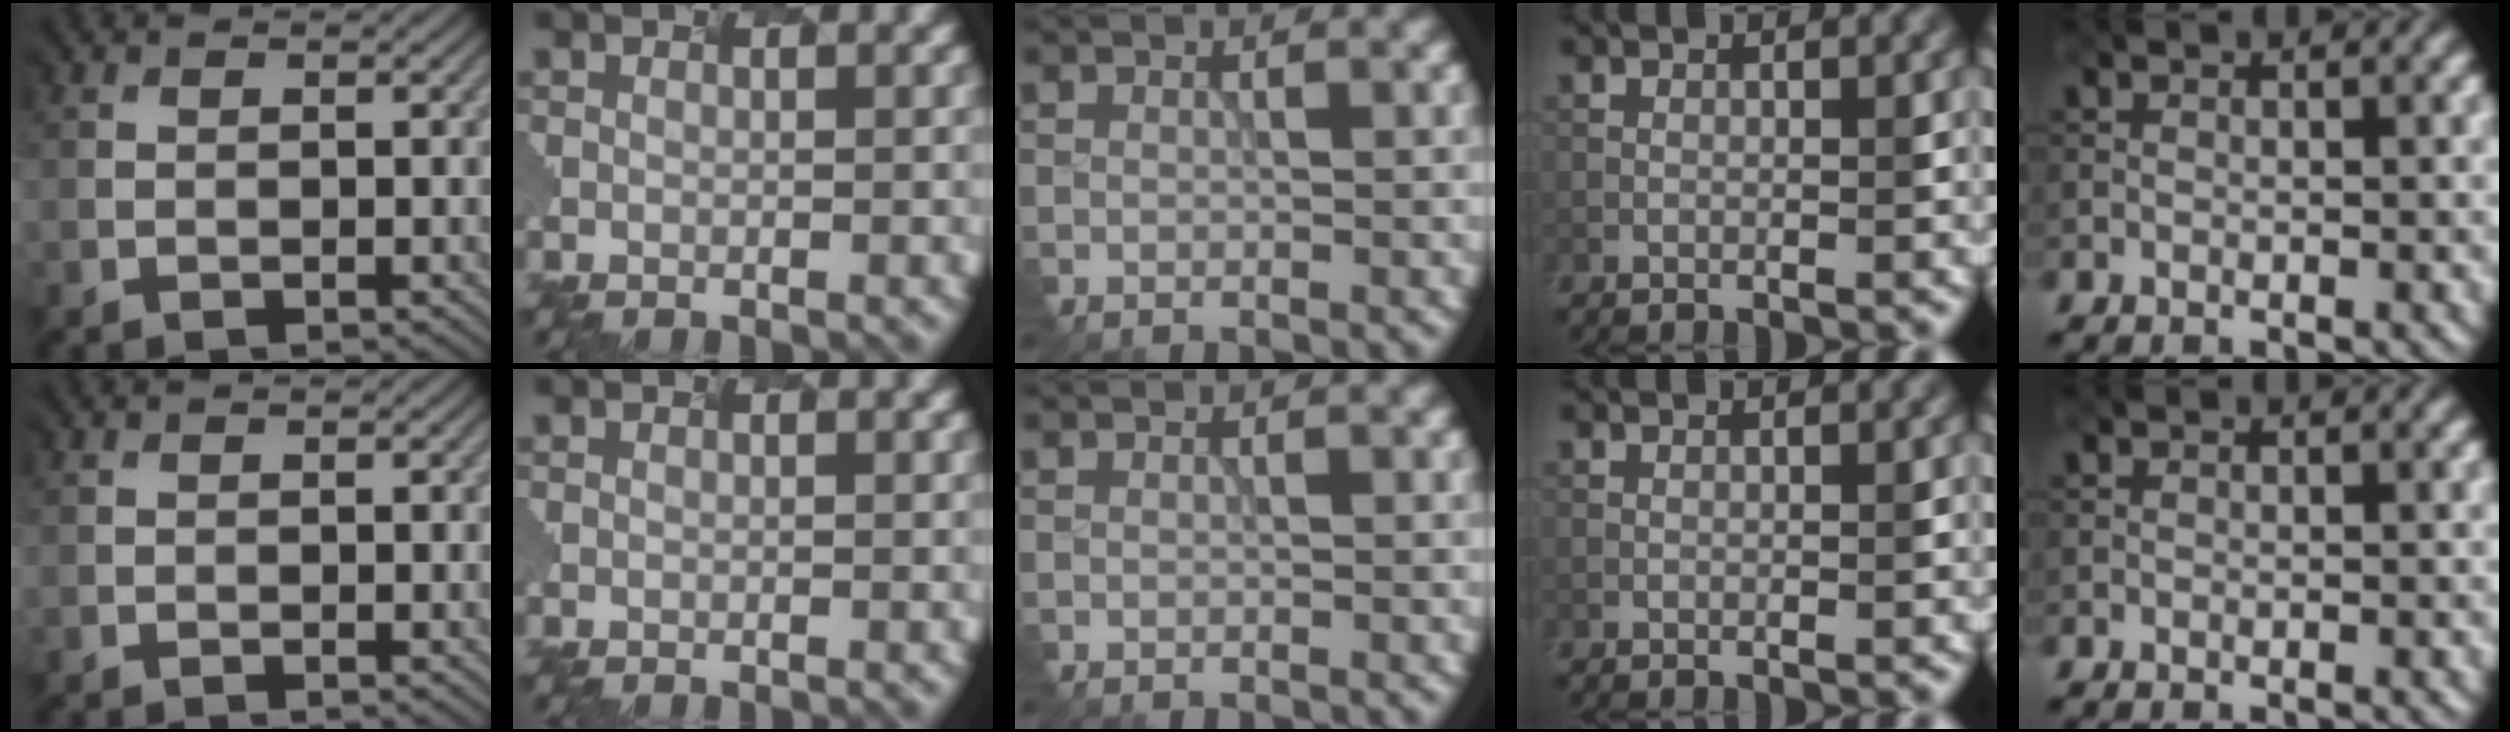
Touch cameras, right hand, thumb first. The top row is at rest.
{}